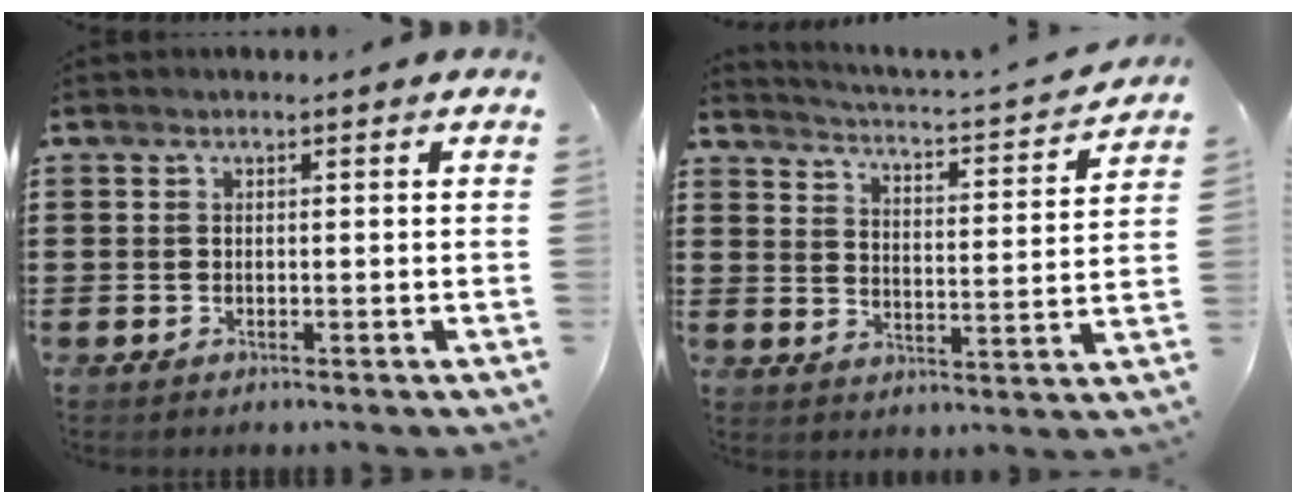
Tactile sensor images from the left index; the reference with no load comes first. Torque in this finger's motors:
{"motor_torque": [0.04, 0.09, -0.21, -0.03]}